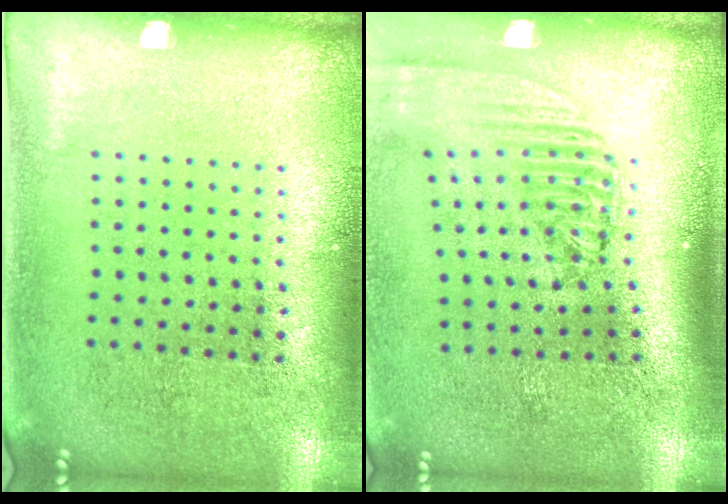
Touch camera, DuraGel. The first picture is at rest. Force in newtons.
{"total": 2.3, "press": 1.8, "slide": 1.5}